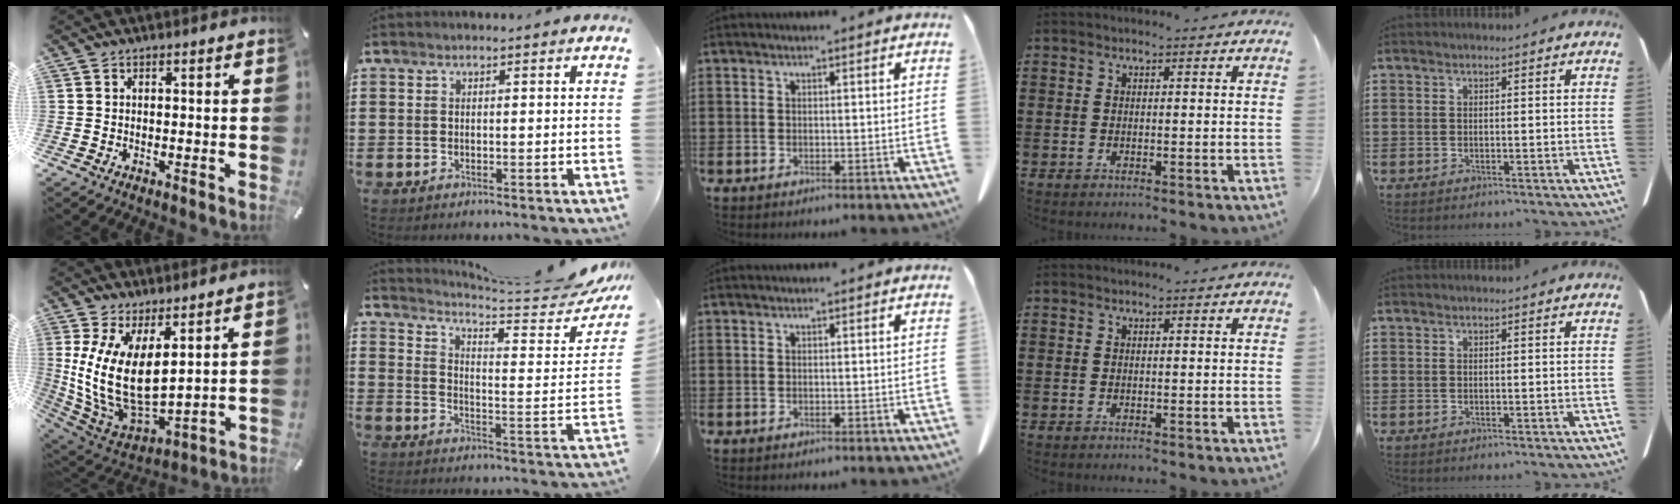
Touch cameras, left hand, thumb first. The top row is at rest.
{"thumb": {"total": 15.4, "force": [4.0, 8.0, 12.5], "torque": [-0.285, -0.048, 0.080]}, "index": {"total": 4.2, "force": [3.7, 0.0, 2.0], "torque": [-0.053, -0.040, 0.055]}}